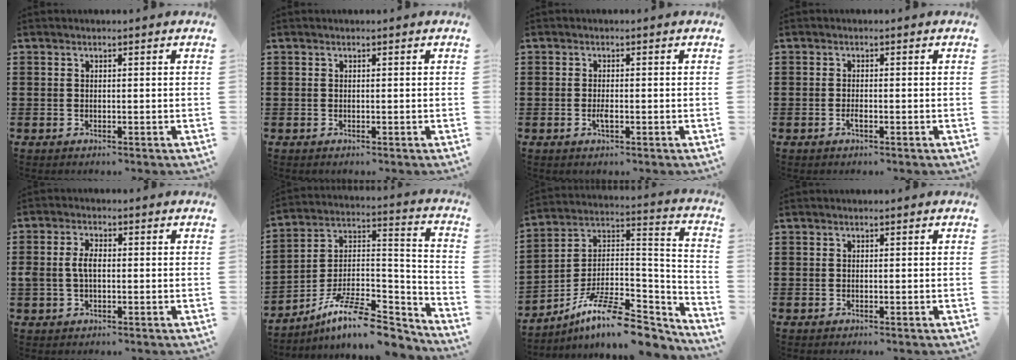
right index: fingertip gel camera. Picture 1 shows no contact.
{"total": 0.0}
{"total": 1.6, "force": [-0.5, 0.5, 1.4], "torque": [-0.034, -0.005, -0.011]}
{"total": 1.1, "force": [-0.6, 0.3, 0.9], "torque": [-0.026, -0.007, -0.012]}
{"total": 3.6, "force": [-0.1, 2.0, 3.0], "torque": [-0.074, 0.002, -0.007]}
{"total": 12.1, "force": [-9.3, 3.3, 7.0], "torque": [-0.127, 0.023, -0.176]}
{"total": 12.3, "force": [-9.0, 3.3, 7.6], "torque": [-0.138, 0.018, -0.167]}
{"total": 0.0}